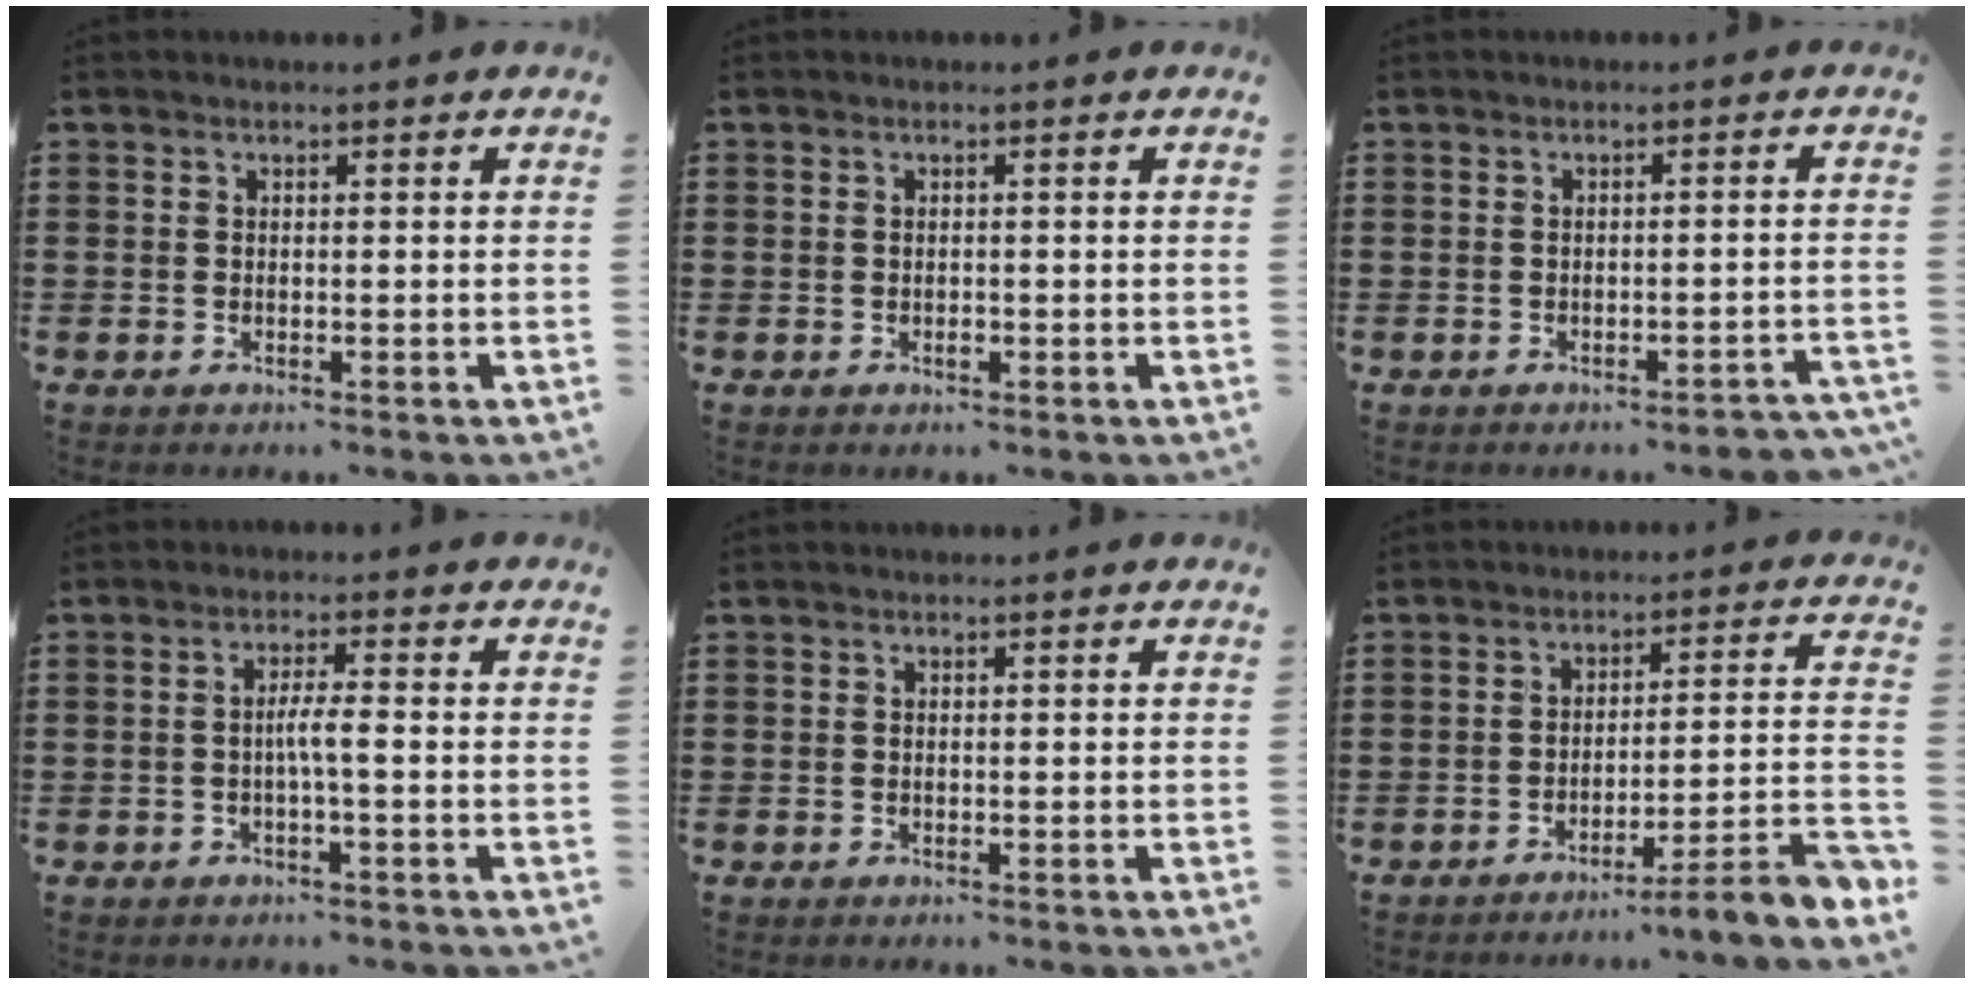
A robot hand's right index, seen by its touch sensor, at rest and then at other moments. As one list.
[{"total": 0.8, "force": [-0.3, 0.3, 0.7], "torque": [-0.014, -0.003, -0.004]}, {"total": 1.5, "force": [-1.3, 0.1, 0.6], "torque": [-0.014, -0.001, -0.027]}, {"total": 2.9, "force": [-0.6, 0.1, 2.8], "torque": [-0.059, -0.005, -0.015]}, {"total": 0.0}, {"total": 5.0, "force": [-3.4, -0.5, 3.7], "torque": [-0.062, -0.028, -0.068]}]